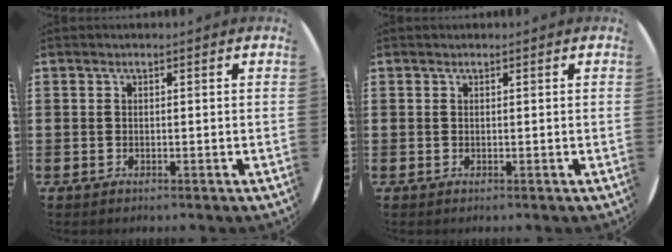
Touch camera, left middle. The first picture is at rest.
{"total": 0.0}